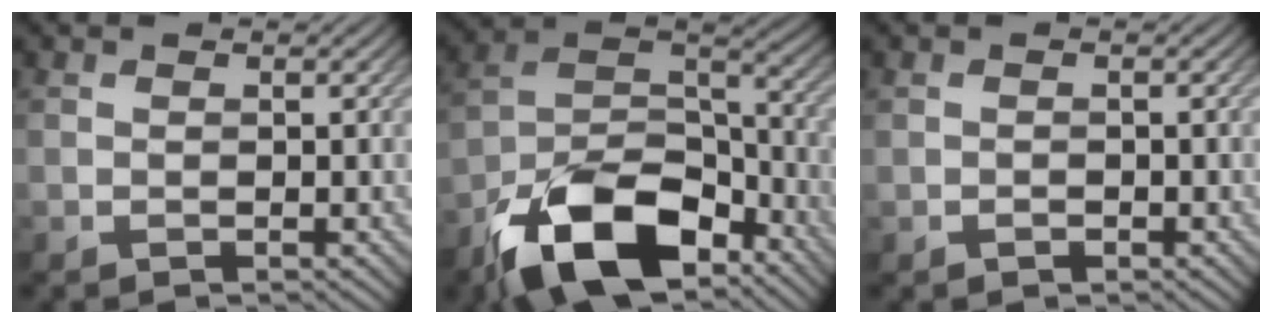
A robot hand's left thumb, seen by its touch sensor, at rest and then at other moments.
{"total": 15.7, "force": [-10.5, 7.2, 9.1], "torque": [-0.183, -0.017, -0.208]}
{"total": 0.7, "force": [-0.4, 0.4, 0.4], "torque": [-0.005, -0.002, -0.007]}